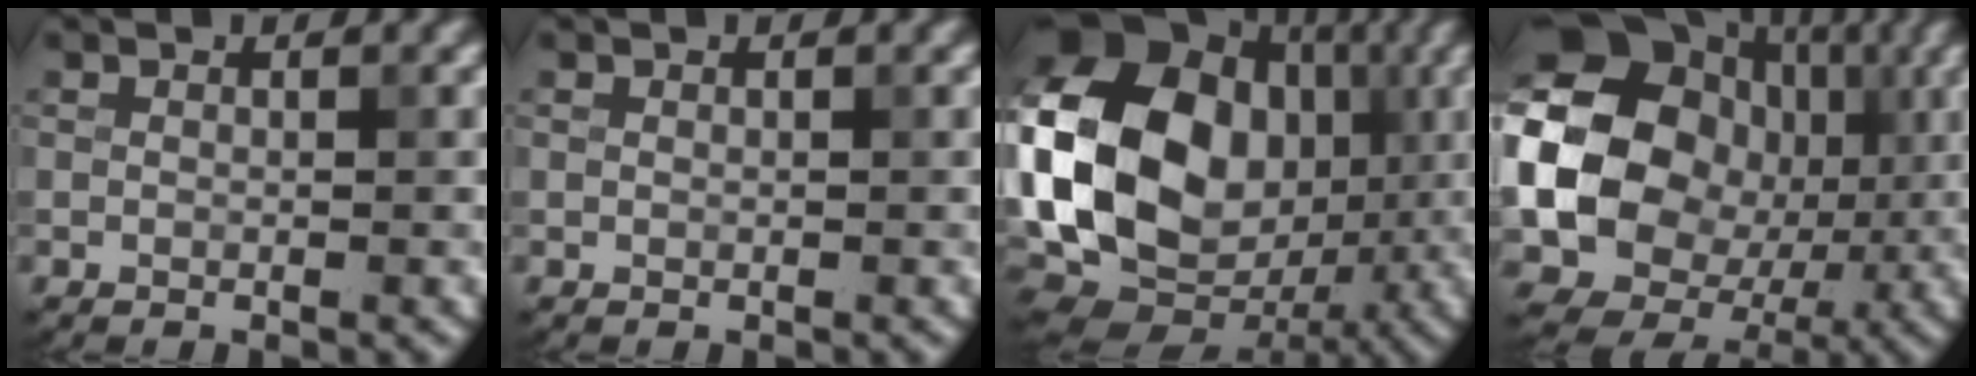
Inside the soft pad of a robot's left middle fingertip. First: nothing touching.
{"total": 0.0}
{"total": 16.6, "force": [-0.2, 12.7, 10.7], "torque": [-0.217, 0.011, -0.025]}
{"total": 21.4, "force": [0.9, 18.6, 10.6], "torque": [-0.207, 0.017, -0.016]}